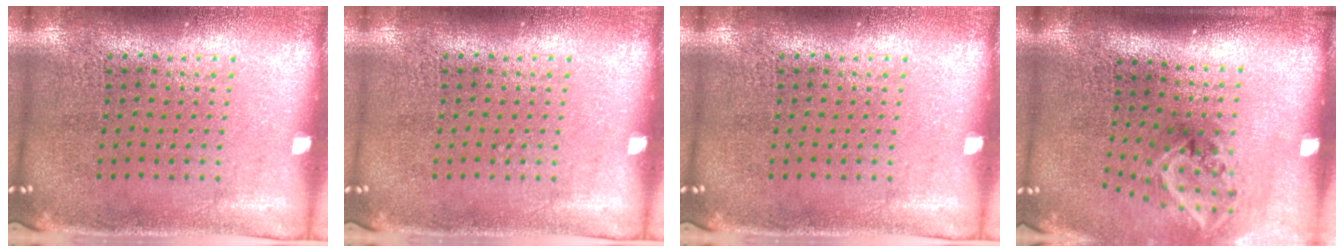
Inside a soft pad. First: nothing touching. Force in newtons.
{"total": 0.0}
{"total": 0.0}
{"total": 2.1, "press": 1.3, "slide": 1.7}